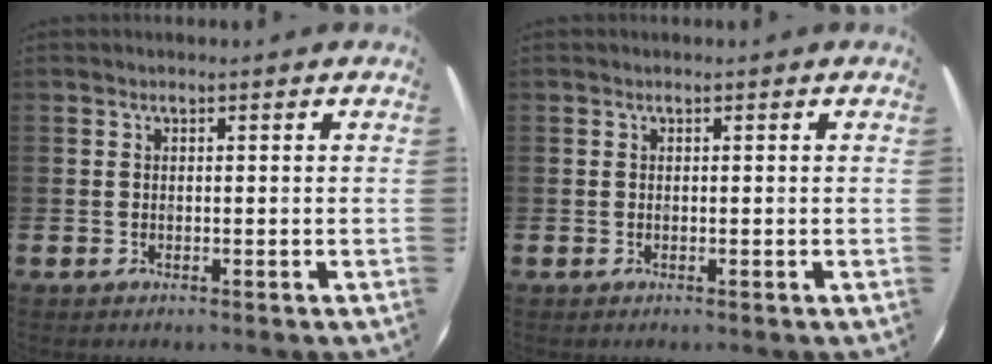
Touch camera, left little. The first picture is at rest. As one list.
[{"total": 0.0}]